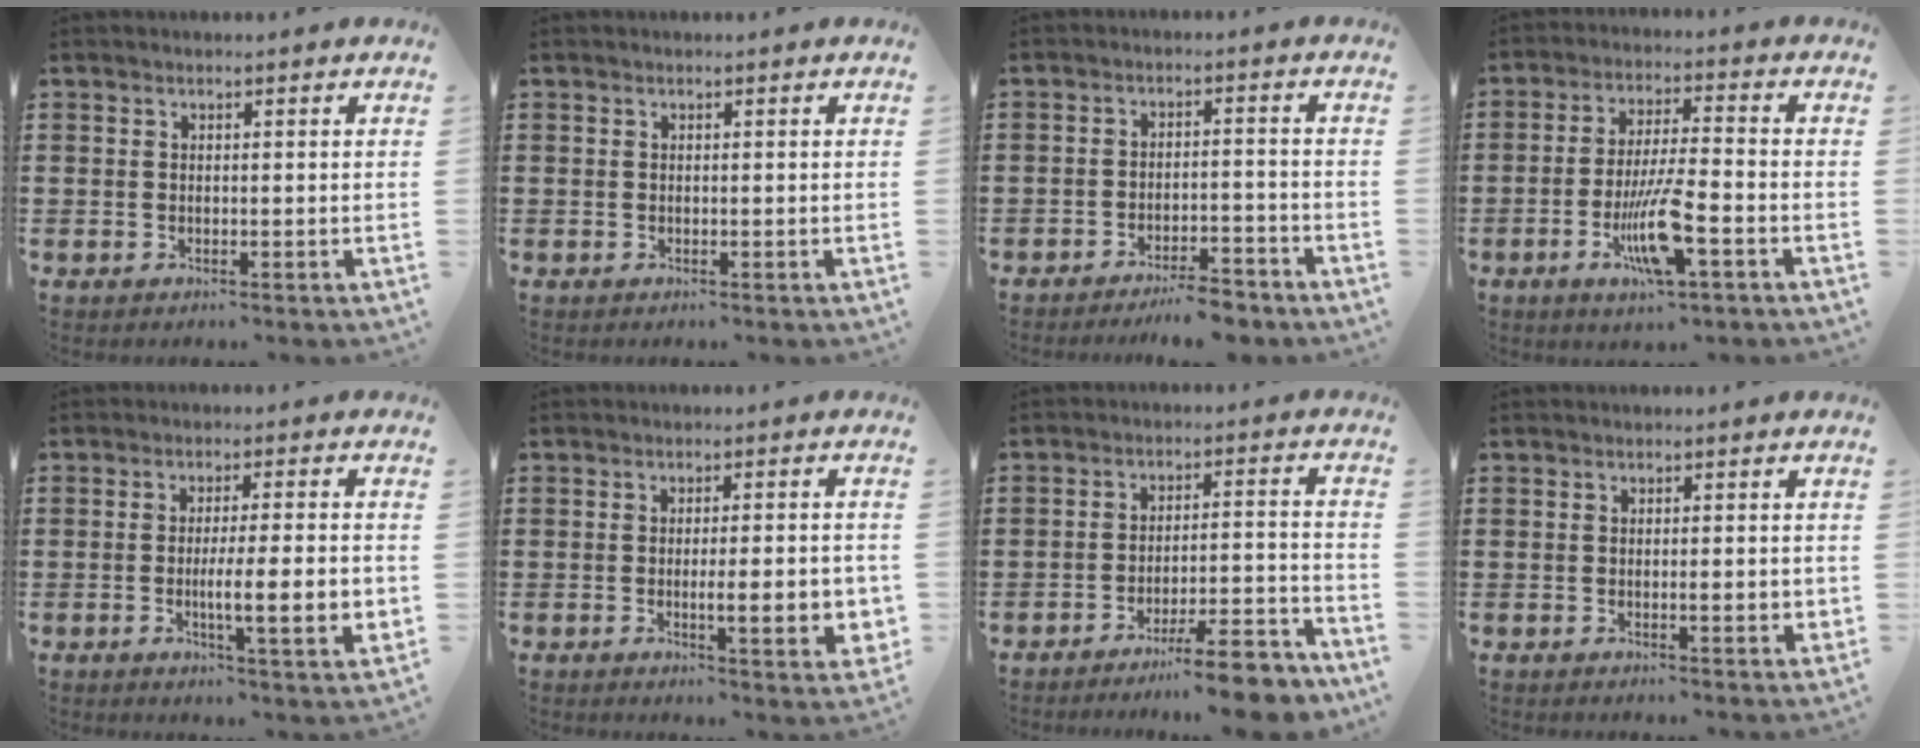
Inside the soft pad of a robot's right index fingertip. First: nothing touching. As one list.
[{"total": 0.0}, {"total": 4.7, "force": [-4.4, 0.0, 1.5], "torque": [-0.025, -0.002, -0.086]}, {"total": 9.5, "force": [-3.9, 1.7, 8.5], "torque": [-0.168, -0.009, -0.072]}, {"total": 8.3, "force": [-1.4, 1.3, 8.1], "torque": [-0.132, -0.009, -0.025]}, {"total": 6.7, "force": [-1.2, 1.3, 6.5], "torque": [-0.089, -0.010, -0.020]}, {"total": 8.5, "force": [-7.4, 0.6, 4.2], "torque": [-0.055, 0.013, -0.135]}, {"total": 2.3, "force": [-0.2, 0.5, 2.2], "torque": [-0.036, -0.002, -0.004]}]